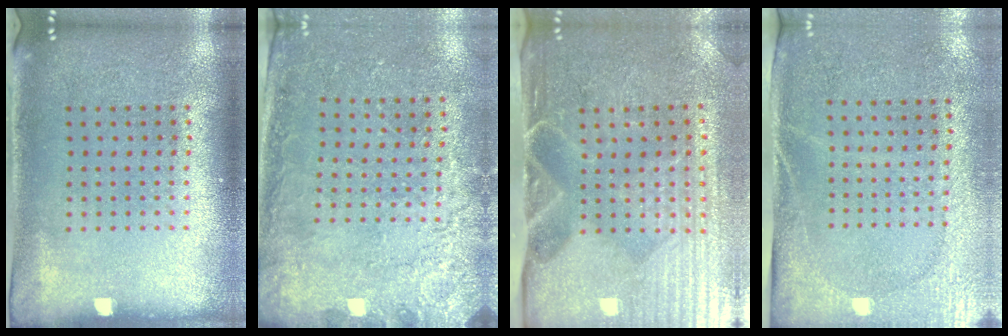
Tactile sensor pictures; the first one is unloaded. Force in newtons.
{"total": 2.6, "press": 2.3, "slide": 1.1}
{"total": 4.7, "press": 4.1, "slide": 2.3}
{"total": 2.7, "press": 2.3, "slide": 1.4}